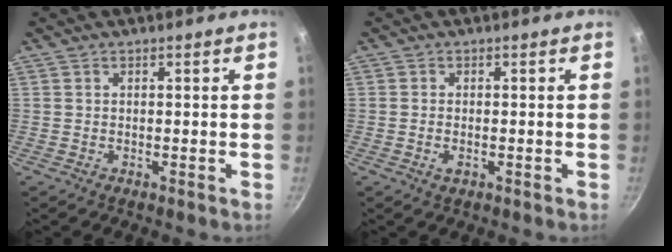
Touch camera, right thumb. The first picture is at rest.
{"total": 1.7, "force": [-0.6, 0.8, 1.3], "torque": [-0.029, 0.000, -0.012]}